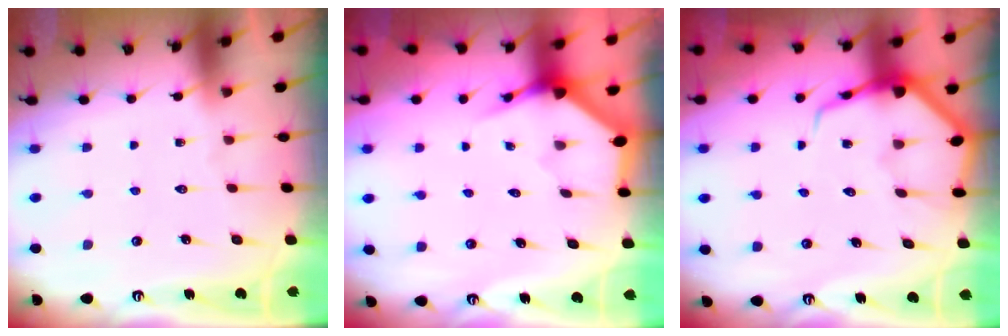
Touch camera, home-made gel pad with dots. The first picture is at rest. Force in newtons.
{"total": 3.6, "press": 3.6, "slide": 0.1}
{"total": 7.3, "press": 7.2, "slide": 0.8}